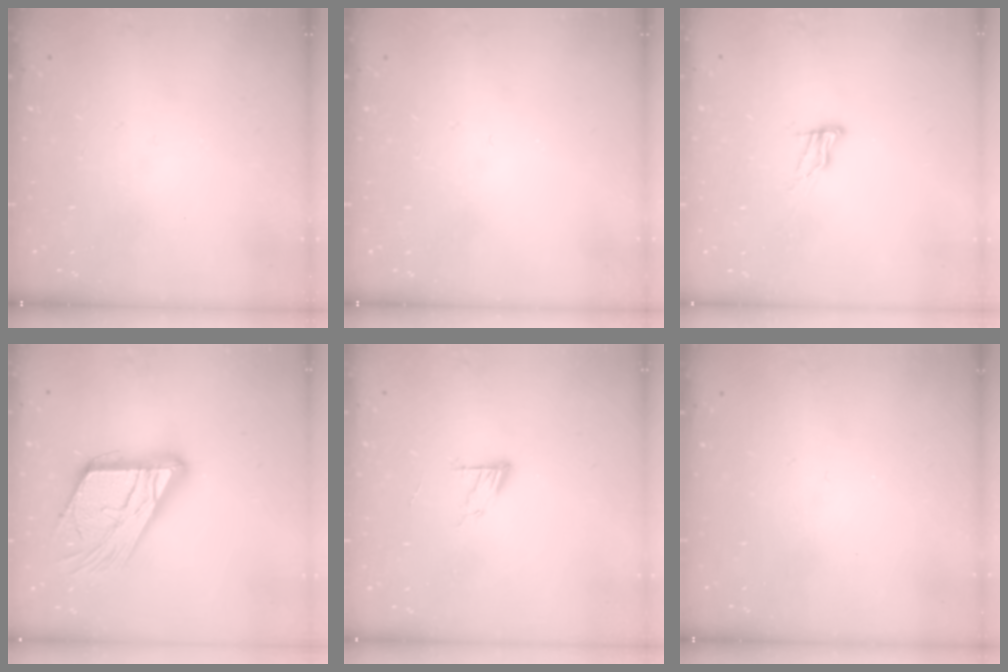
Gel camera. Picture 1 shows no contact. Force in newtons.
{"total": 0.0}
{"total": 5.1, "press": 5.1, "slide": 0.5}
{"total": 19.7, "press": 19.6, "slide": 1.8}
{"total": 7.9, "press": 7.9, "slide": 0.7}
{"total": 0.0}